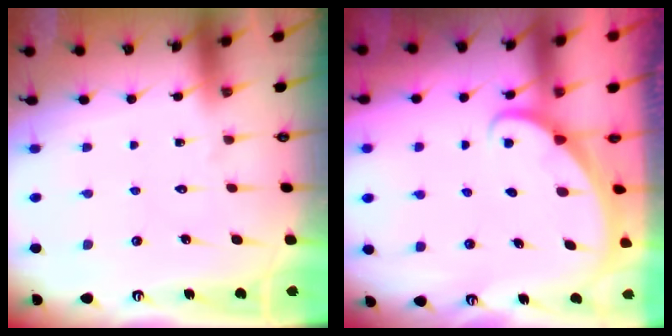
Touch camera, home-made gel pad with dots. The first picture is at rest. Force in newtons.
{"total": 1.7, "press": 1.7, "slide": 0.0}